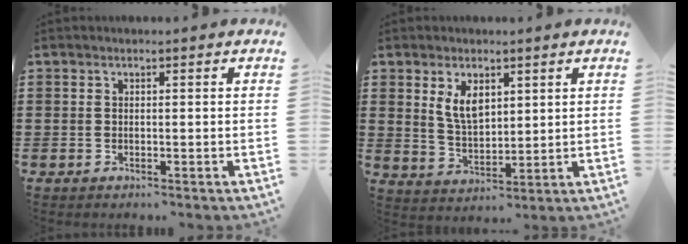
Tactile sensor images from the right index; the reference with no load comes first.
{"total": 5.2, "force": [2.4, 2.8, 3.7], "torque": [-0.082, 0.005, 0.043]}